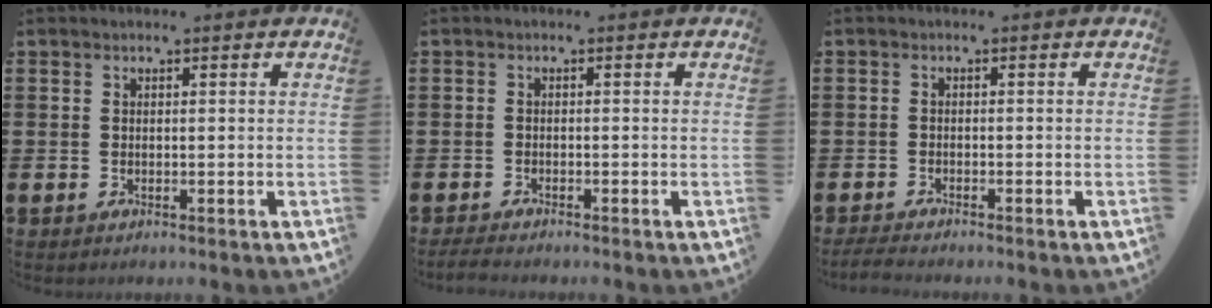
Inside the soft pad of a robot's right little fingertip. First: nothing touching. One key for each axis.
{"total": 1.2, "fx": -1.0, "fy": 0.1, "fz": 0.6, "tx": -0.011, "ty": -0.001, "tz": -0.020}
{"total": 1.4, "fx": -1.2, "fy": 0.0, "fz": 0.6, "tx": -0.011, "ty": 0.001, "tz": -0.024}